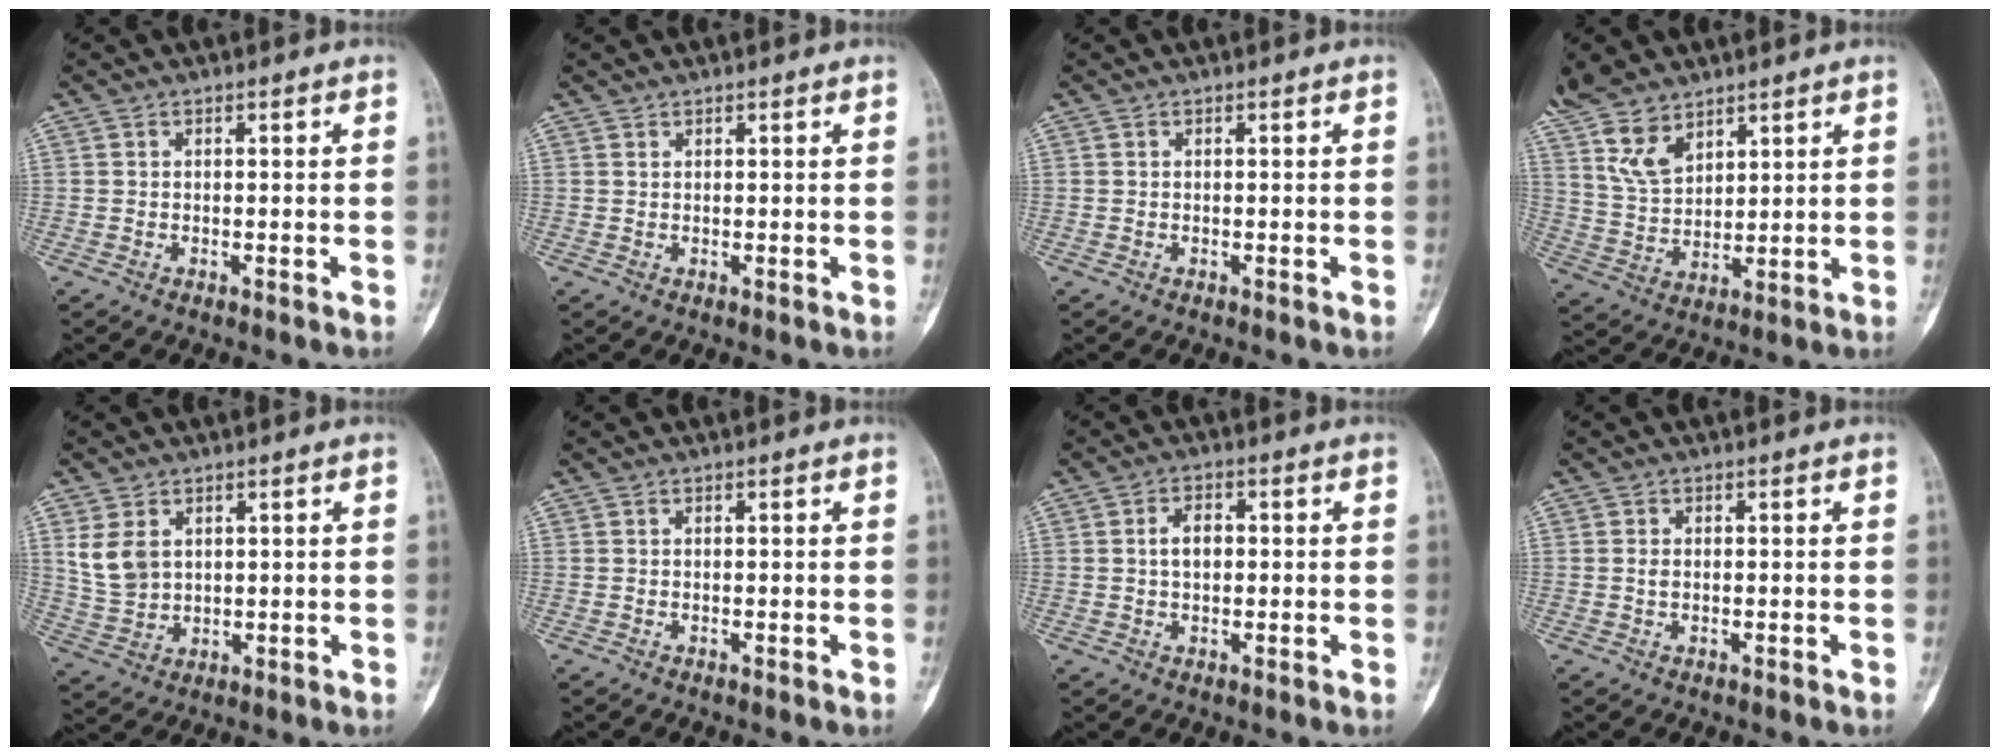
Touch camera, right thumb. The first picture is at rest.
{"total": 0.6, "force": [0.6, 0.1, 0.0], "torque": [0.001, -0.004, 0.009]}
{"total": 0.0}
{"total": 10.3, "force": [7.4, 5.1, 4.9], "torque": [-0.083, -0.030, 0.156]}
{"total": 6.9, "force": [2.4, 4.9, 4.1], "torque": [-0.070, -0.008, 0.060]}
{"total": 0.0}
{"total": 3.8, "force": [0.3, 2.4, 3.0], "torque": [-0.049, 0.008, 0.004]}
{"total": 1.0, "force": [-0.1, 0.7, 0.8], "torque": [-0.014, -0.001, -0.004]}